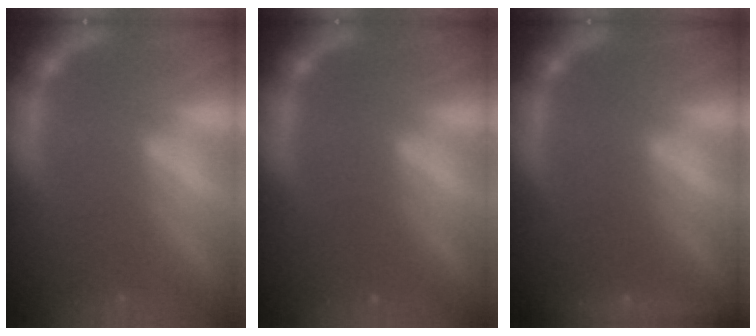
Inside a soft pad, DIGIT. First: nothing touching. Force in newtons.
{"total": 0.0}
{"total": 3.5}